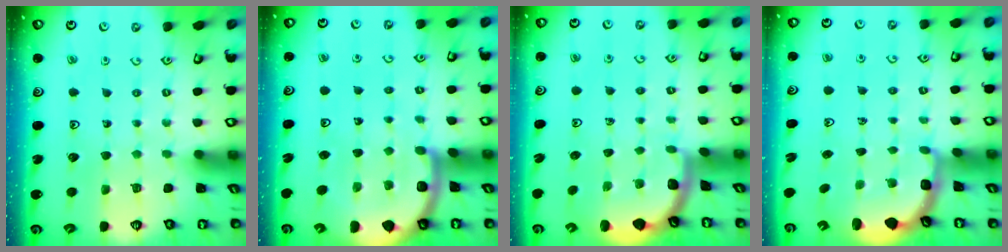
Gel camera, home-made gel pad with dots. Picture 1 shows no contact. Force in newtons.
{"total": 5.6, "press": 5.6, "slide": 0.8}
{"total": 1.8, "press": 1.8, "slide": 0.1}
{"total": 2.9, "press": 2.0, "slide": 2.1}